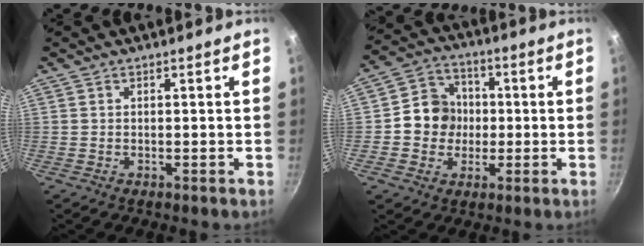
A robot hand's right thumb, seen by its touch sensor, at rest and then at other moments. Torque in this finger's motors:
{"motor_torque": [0.89, 1.45, 0.60, -0.96, 0.04]}